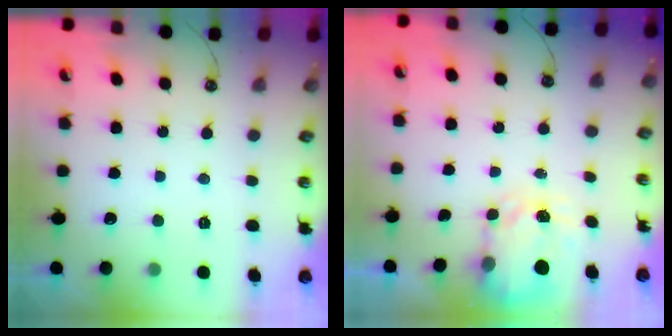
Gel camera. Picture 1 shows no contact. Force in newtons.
{"total": 3.8, "press": 3.8, "slide": 0.5}